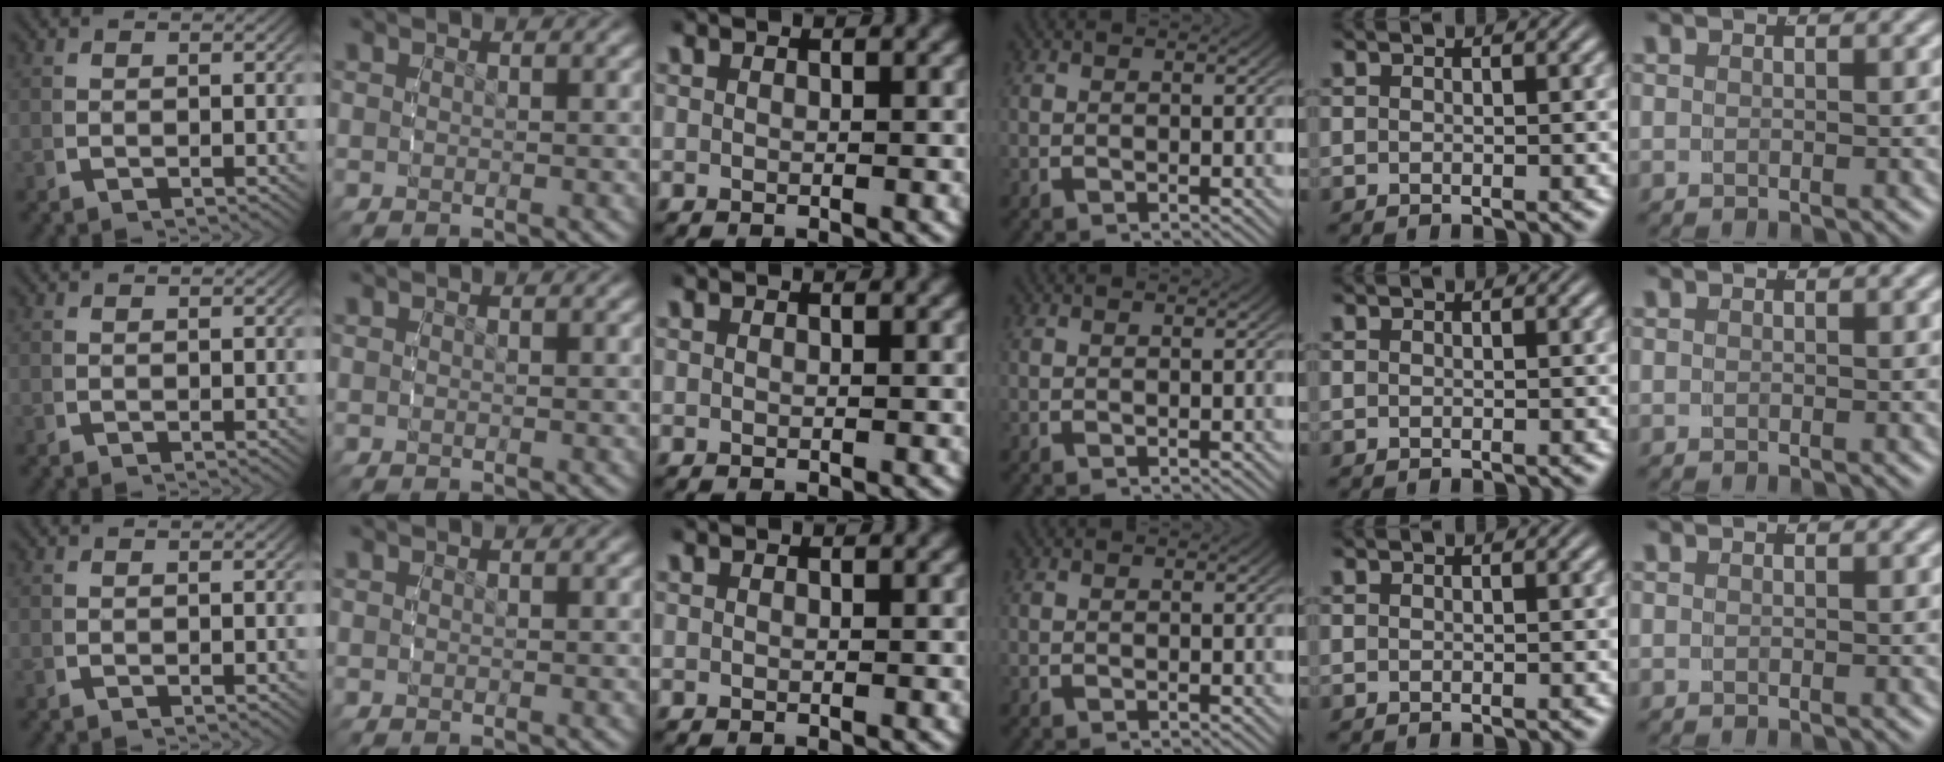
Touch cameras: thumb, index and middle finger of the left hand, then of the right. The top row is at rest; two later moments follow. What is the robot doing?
{"motion": "reach", "object": "jewelry box"}